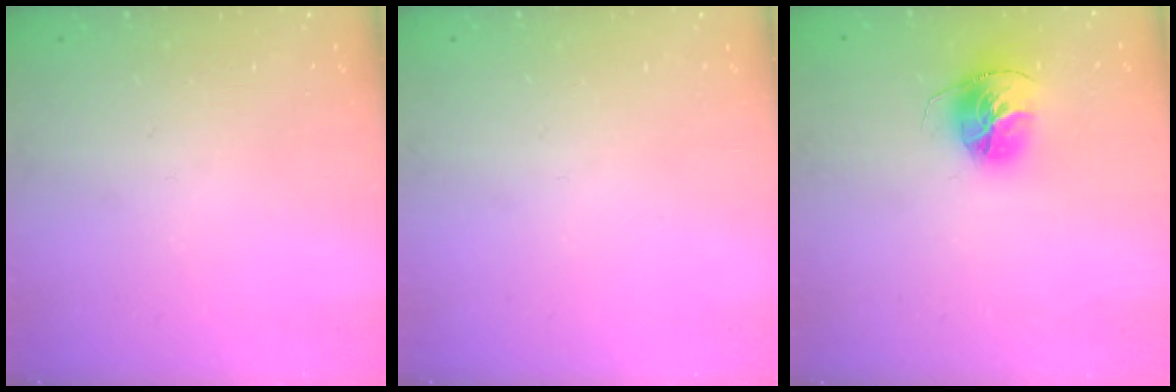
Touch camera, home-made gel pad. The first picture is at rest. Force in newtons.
{"total": 0.0}
{"total": 14.3, "press": 14.3, "slide": 1.5}